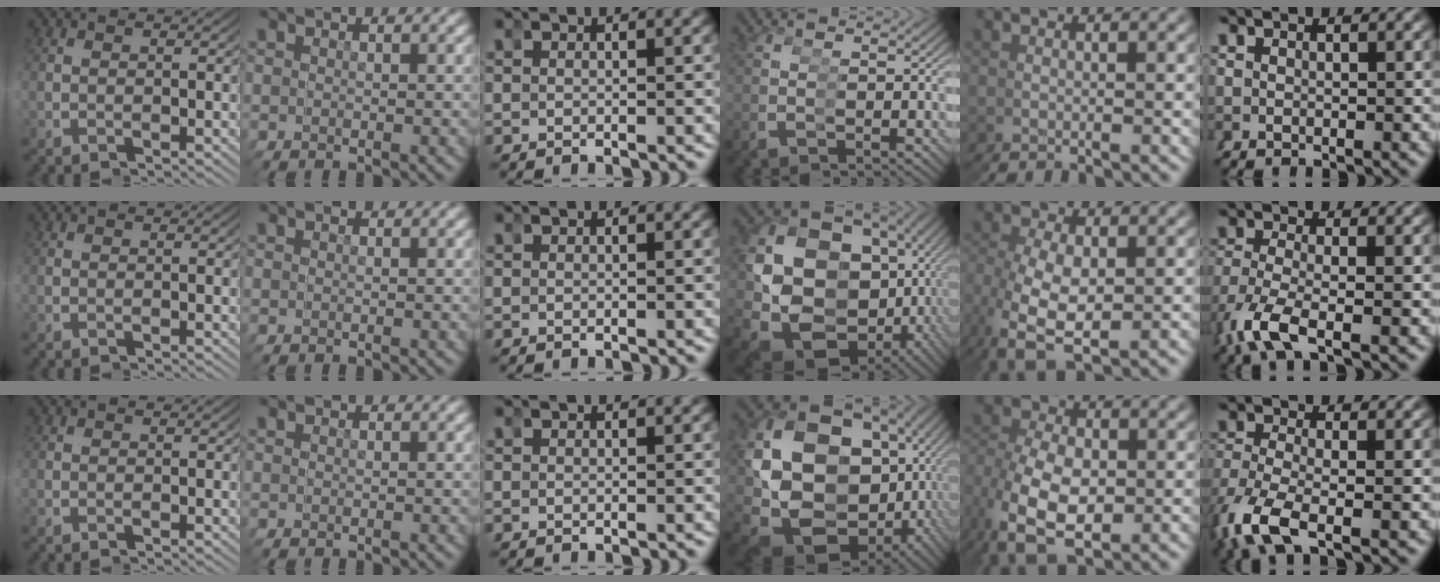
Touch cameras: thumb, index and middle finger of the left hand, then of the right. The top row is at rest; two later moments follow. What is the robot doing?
{"motion": "grasp_and_lifting", "object": "pipette"}